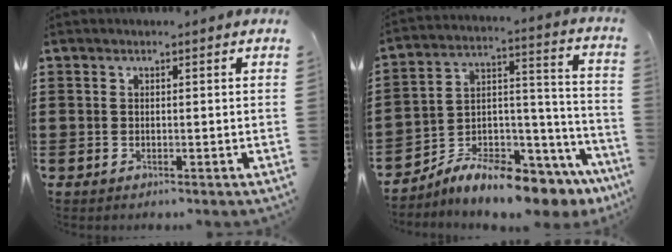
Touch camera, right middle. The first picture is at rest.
{"total": 9.0, "force": [-8.3, 1.2, 3.2], "torque": [-0.045, 0.018, -0.160]}